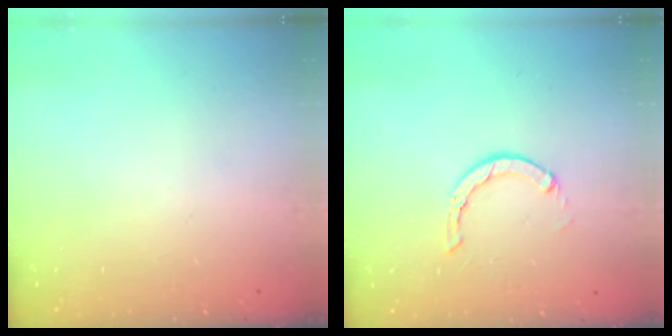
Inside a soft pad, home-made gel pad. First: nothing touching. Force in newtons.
{"total": 2.8, "press": 2.7, "slide": 0.4}